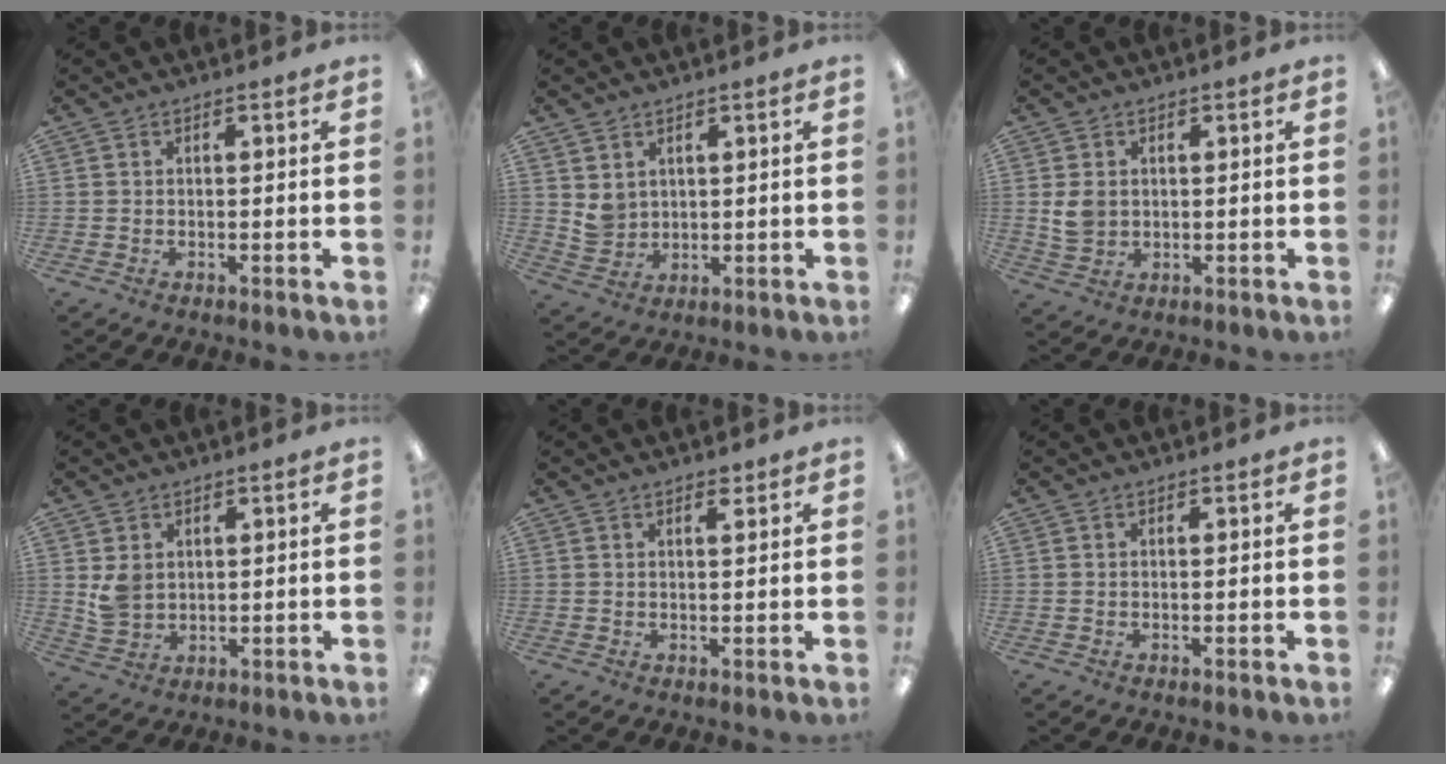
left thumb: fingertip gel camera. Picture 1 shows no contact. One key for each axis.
{"total": 4.2, "fx": 2.5, "fy": 3.2, "fz": 0.8, "tx": -0.018, "ty": -0.008, "tz": 0.049}
{"total": 4.6, "fx": 0.9, "fy": 3.7, "fz": 2.5, "tx": -0.041, "ty": 0.004, "tz": 0.019}
{"total": 4.7, "fx": 1.7, "fy": 3.7, "fz": 2.4, "tx": -0.042, "ty": 0.002, "tz": 0.034}
{"total": 1.5, "fx": 1.3, "fy": 0.5, "fz": 0.6, "tx": -0.006, "ty": -0.006, "tz": 0.023}
{"total": 0.0}